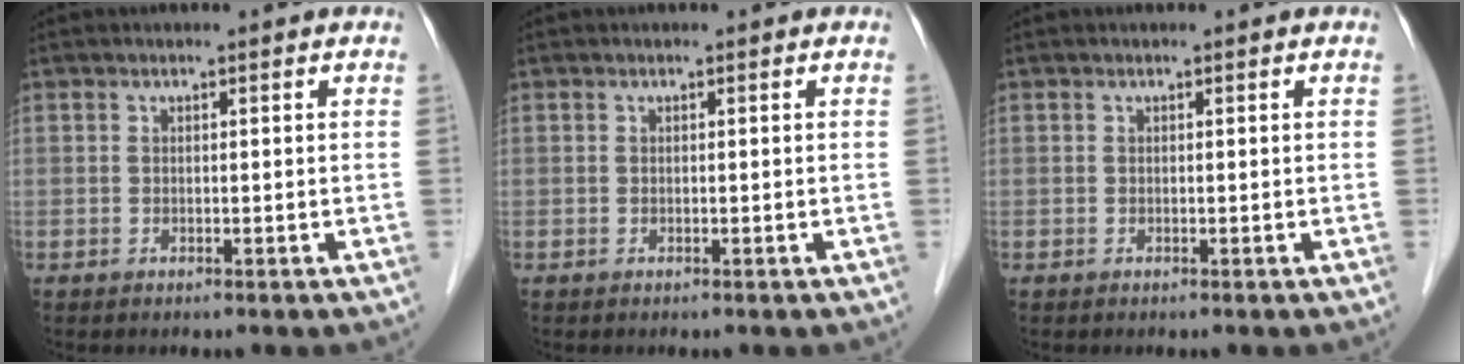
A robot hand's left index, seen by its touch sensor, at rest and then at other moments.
{"total": 0.0}
{"total": 0.0}